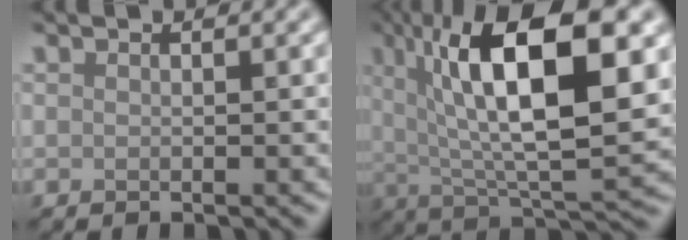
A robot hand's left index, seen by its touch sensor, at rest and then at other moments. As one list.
[{"total": 13.5, "force": [4.4, 4.3, 12.0], "torque": [-0.188, 0.008, 0.071]}]